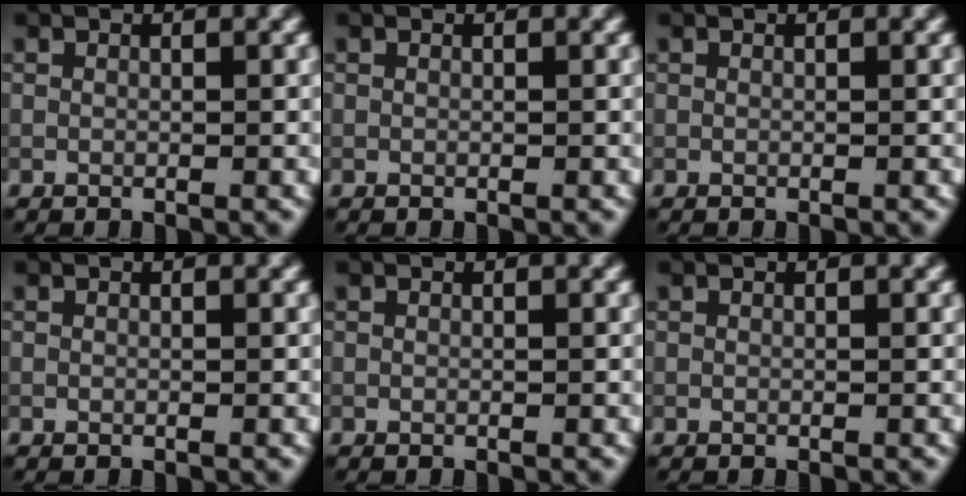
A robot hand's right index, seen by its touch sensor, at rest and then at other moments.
{"total": 0.0}
{"total": 0.0}
{"total": 0.0}
{"total": 0.0}
{"total": 0.0}